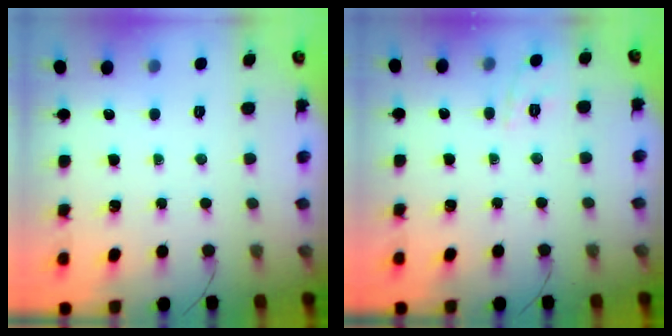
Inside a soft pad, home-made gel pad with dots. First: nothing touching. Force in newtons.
{"total": 1.7, "press": 0.1, "slide": 1.7}